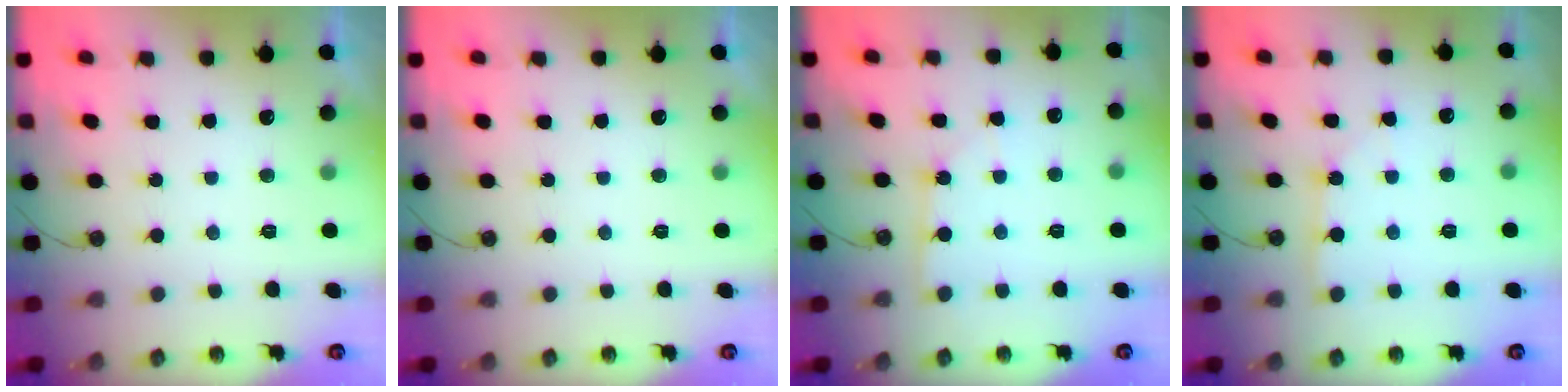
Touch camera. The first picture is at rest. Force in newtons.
{"total": 0.0}
{"total": 2.7, "press": 2.7, "slide": 0.4}
{"total": 2.8, "press": 2.8, "slide": 0.3}